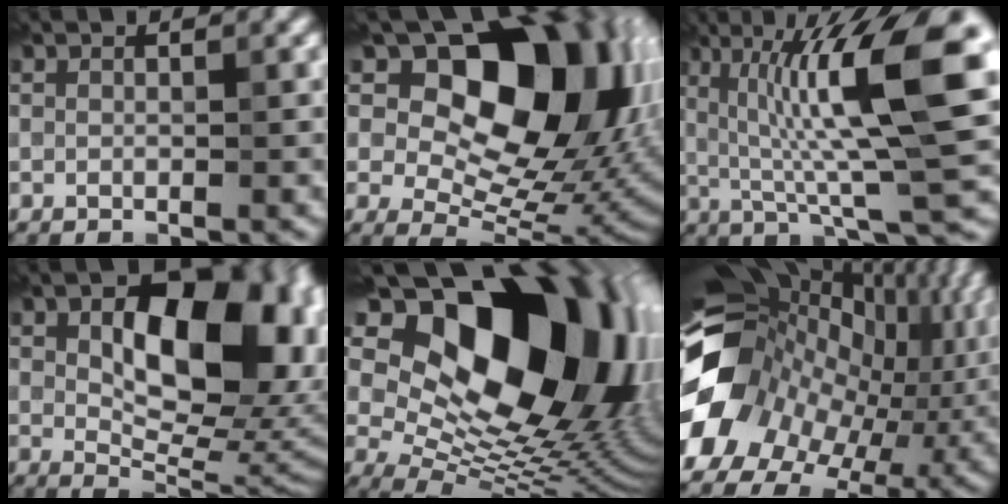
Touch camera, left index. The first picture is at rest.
{"total": 16.0, "force": [6.1, 10.2, 10.7], "torque": [-0.123, 0.011, 0.098]}
{"total": 11.6, "force": [2.3, 2.0, 11.2], "torque": [-0.170, 0.007, 0.042]}
{"total": 13.8, "force": [2.9, 7.2, 11.5], "torque": [-0.143, 0.008, 0.048]}
{"total": 20.2, "force": [7.2, 11.7, 14.8], "torque": [-0.233, 0.034, 0.127]}
{"total": 18.5, "force": [-1.2, 13.6, 12.6], "torque": [-0.234, -0.013, 0.001]}